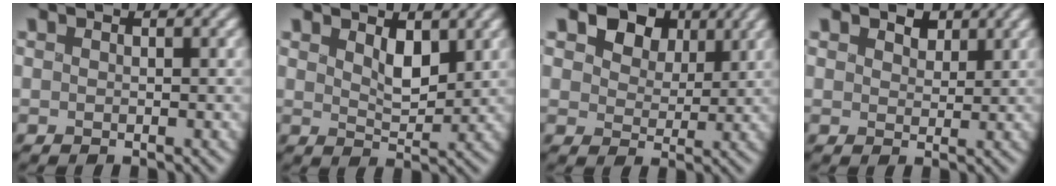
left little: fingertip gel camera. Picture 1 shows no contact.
{"total": 2.2, "force": [0.8, 1.1, 1.7], "torque": [-0.040, -0.012, 0.011]}
{"total": 8.7, "force": [3.9, 6.3, 4.5], "torque": [-0.085, 0.005, 0.055]}
{"total": 3.3, "force": [1.8, 2.2, 1.7], "torque": [-0.048, 0.005, 0.016]}